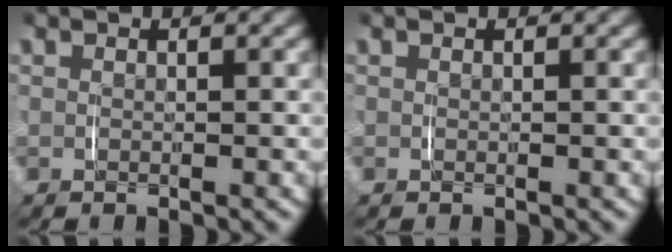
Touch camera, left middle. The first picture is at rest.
{"total": 0.0}